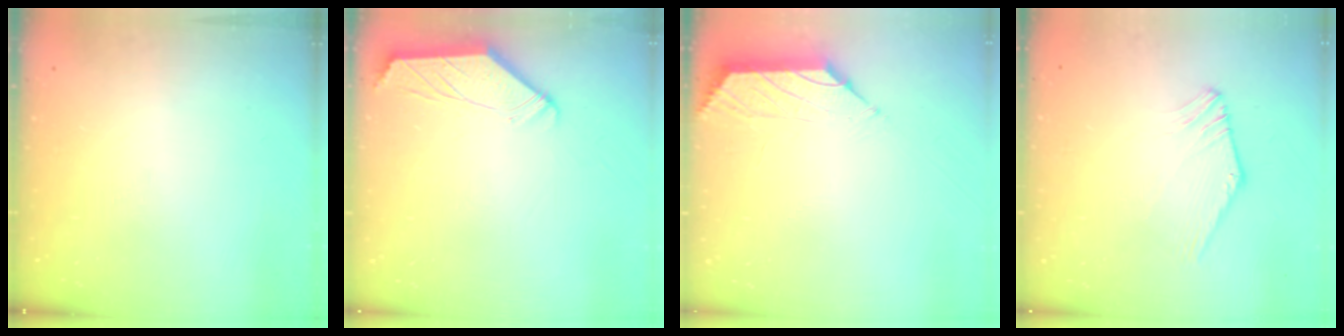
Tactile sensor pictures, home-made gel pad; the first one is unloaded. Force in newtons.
{"total": 1.4, "press": 1.3, "slide": 0.3}
{"total": 0.9, "press": 0.7, "slide": 0.4}
{"total": 2.7, "press": 2.7, "slide": 0.1}